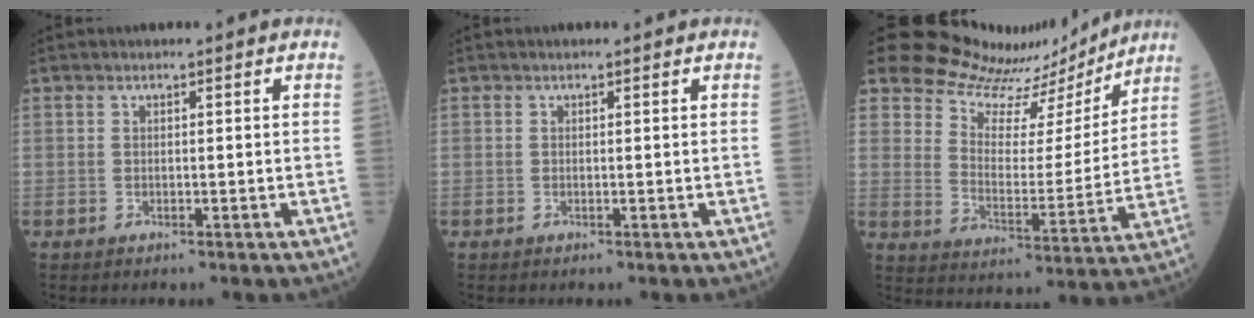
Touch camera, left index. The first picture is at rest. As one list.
[{"total": 0.0}, {"total": 14.1, "force": [13.6, 3.3, 1.8], "torque": [-0.039, -0.015, 0.199]}]